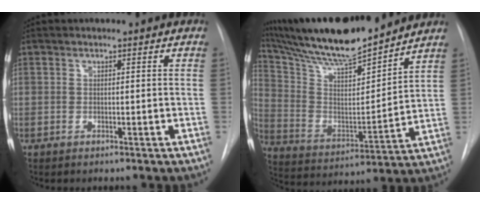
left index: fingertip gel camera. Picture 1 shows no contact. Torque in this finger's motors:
{"motor_torque": [0.14, -0.82, 0.37, 0.14]}